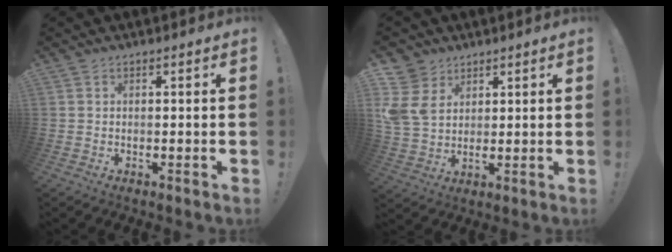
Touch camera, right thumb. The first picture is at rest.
{"total": 9.2, "force": [3.5, 7.6, 4.0], "torque": [-0.082, -0.019, 0.073]}